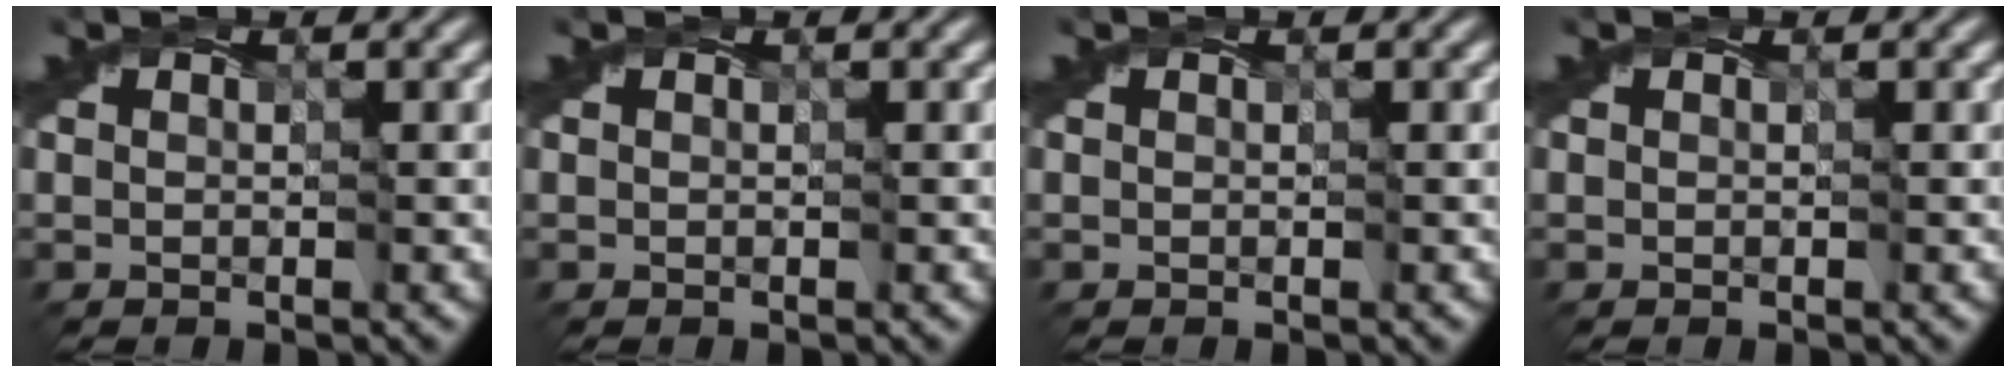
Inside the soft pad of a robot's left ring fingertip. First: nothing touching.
{"total": 0.0}
{"total": 0.0}
{"total": 0.0}